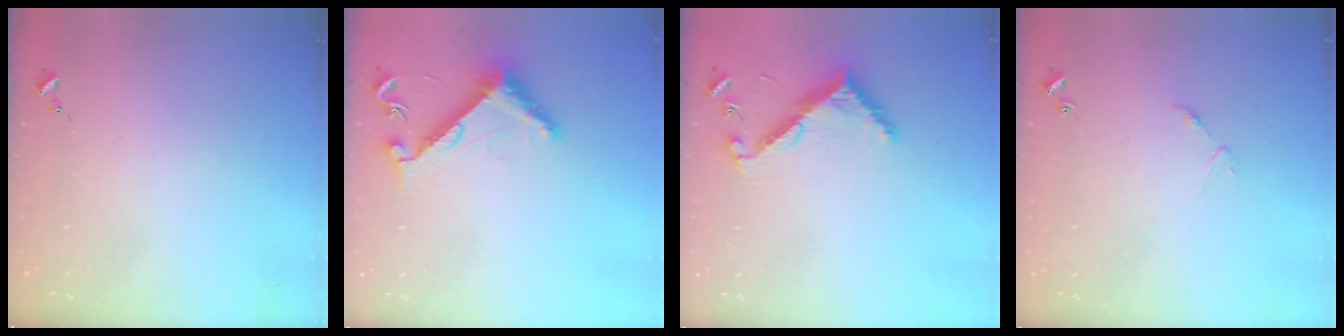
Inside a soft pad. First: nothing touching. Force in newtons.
{"total": 8.6, "press": 8.6, "slide": 0.7}
{"total": 8.0, "press": 7.9, "slide": 0.4}
{"total": 3.8, "press": 3.8, "slide": 0.5}